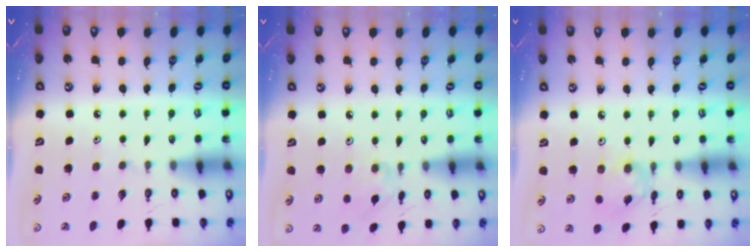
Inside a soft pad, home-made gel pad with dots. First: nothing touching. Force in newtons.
{"total": 2.8, "press": 2.7, "slide": 0.5}
{"total": 8.8, "press": 8.8, "slide": 0.5}